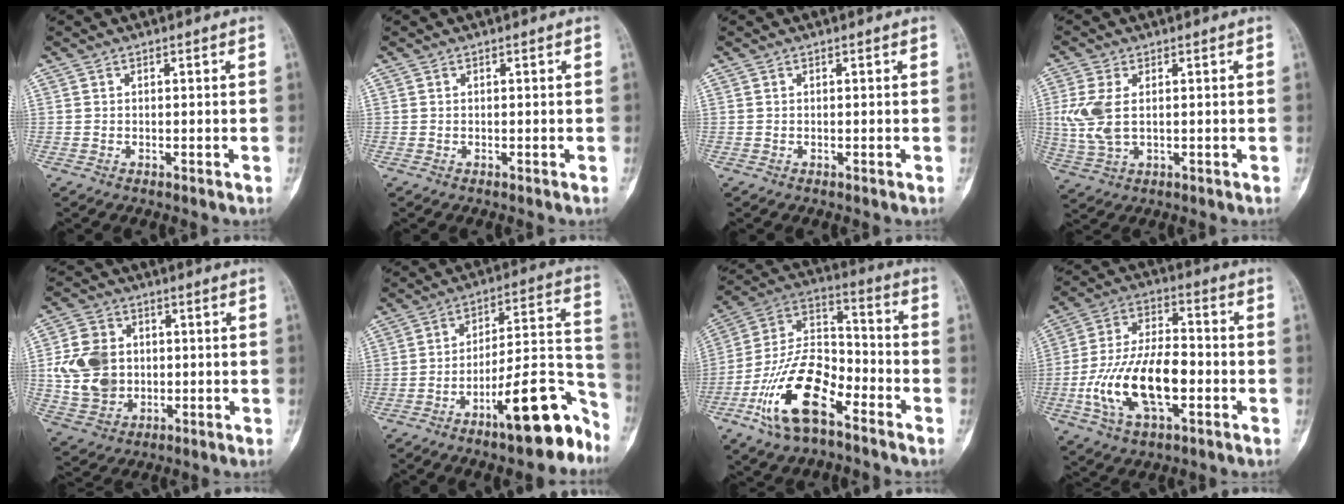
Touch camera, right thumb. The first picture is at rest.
{"total": 0.0}
{"total": 0.0}
{"total": 7.4, "force": [0.8, 4.2, 6.0], "torque": [-0.152, -0.001, 0.024]}
{"total": 12.1, "force": [0.5, 9.9, 6.9], "torque": [-0.112, 0.004, 0.015]}
{"total": 17.9, "force": [-10.6, 5.1, 13.5], "torque": [-0.164, 0.098, -0.167]}
{"total": 18.1, "force": [-9.3, 8.6, 13.0], "torque": [-0.232, 0.067, -0.181]}
{"total": 17.5, "force": [-4.3, 8.8, 14.5], "torque": [-0.276, 0.029, -0.073]}